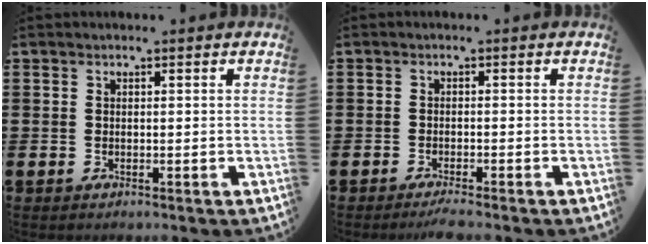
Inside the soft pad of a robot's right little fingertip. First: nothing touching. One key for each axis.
{"total": 1.3, "fx": -1.0, "fy": -0.1, "fz": 0.8, "tx": -0.012, "ty": 0.000, "tz": -0.020}